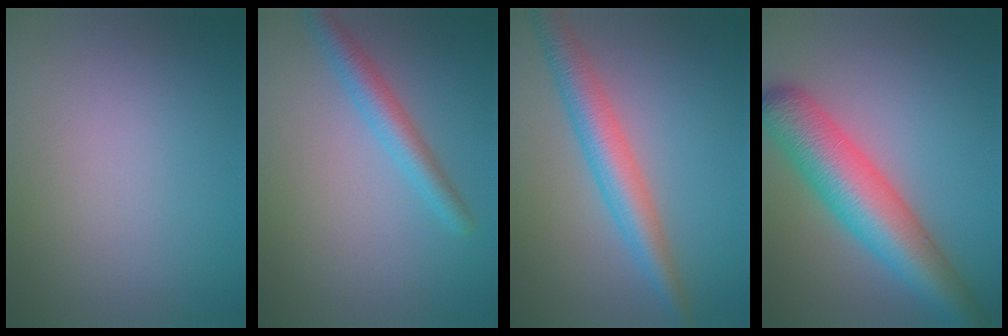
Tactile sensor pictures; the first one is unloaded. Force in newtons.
{"total": 2.9, "press": 2.9, "slide": 0.2}
{"total": 4.5, "press": 4.5, "slide": 0.1}
{"total": 8.5, "press": 8.5, "slide": 0.3}